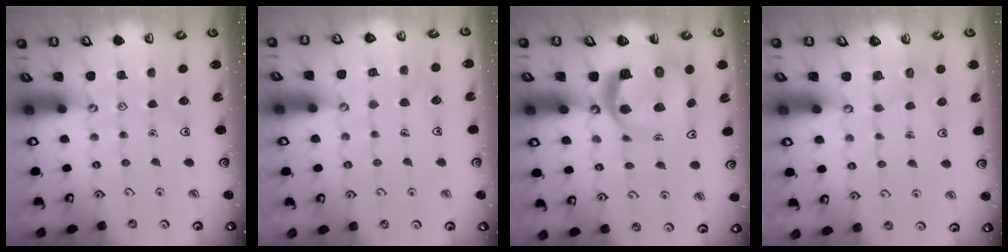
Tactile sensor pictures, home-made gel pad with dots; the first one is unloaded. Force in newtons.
{"total": 4.8, "press": 4.8, "slide": 0.3}
{"total": 11.9, "press": 11.8, "slide": 1.4}
{"total": 2.5, "press": 2.5, "slide": 0.1}